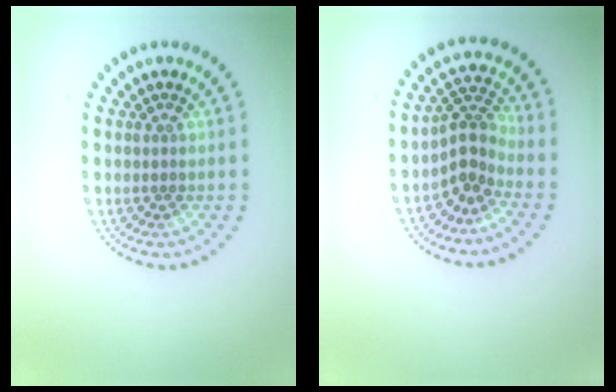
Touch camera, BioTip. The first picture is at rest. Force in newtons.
{"total": 2.9, "press": 2.0, "slide": 2.1}